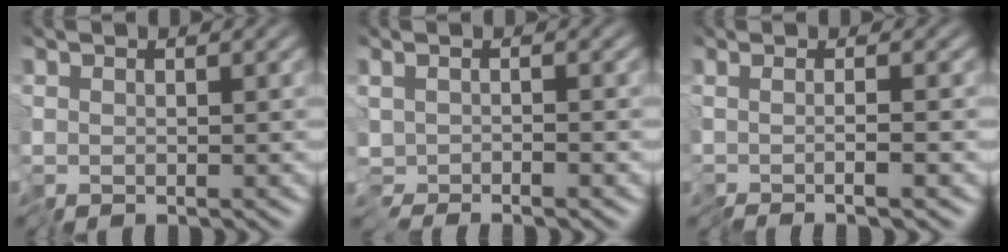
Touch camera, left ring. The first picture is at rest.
{"total": 0.7, "force": [-0.6, 0.2, 0.4], "torque": [-0.010, -0.007, -0.009]}
{"total": 2.4, "force": [0.0, 0.6, 2.3], "torque": [-0.019, 0.011, -0.023]}